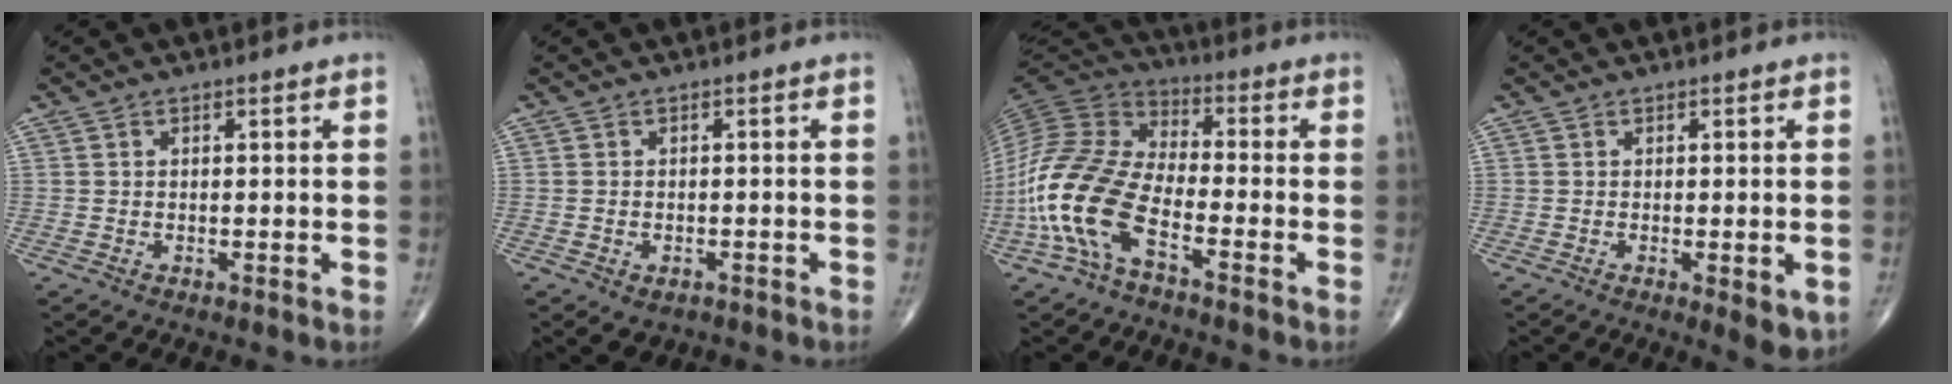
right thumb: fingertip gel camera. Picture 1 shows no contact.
{"total": 2.9, "force": [-1.6, 2.0, 1.4], "torque": [-0.014, 0.007, -0.014]}
{"total": 16.2, "force": [-6.6, 7.4, 12.8], "torque": [-0.279, 0.043, -0.140]}
{"total": 4.7, "force": [-1.4, 1.5, 4.3], "torque": [-0.048, -0.010, -0.014]}